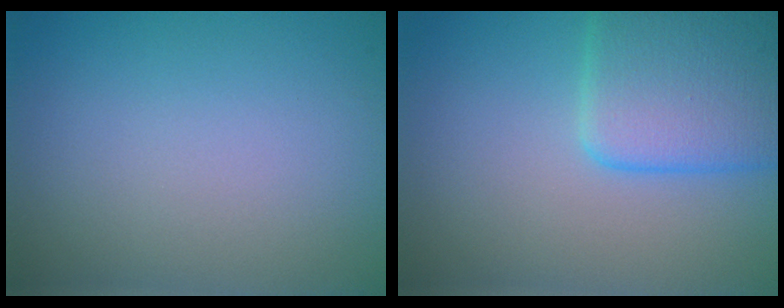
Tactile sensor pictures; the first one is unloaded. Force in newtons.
{"total": 6.2, "press": 6.2, "slide": 0.4}